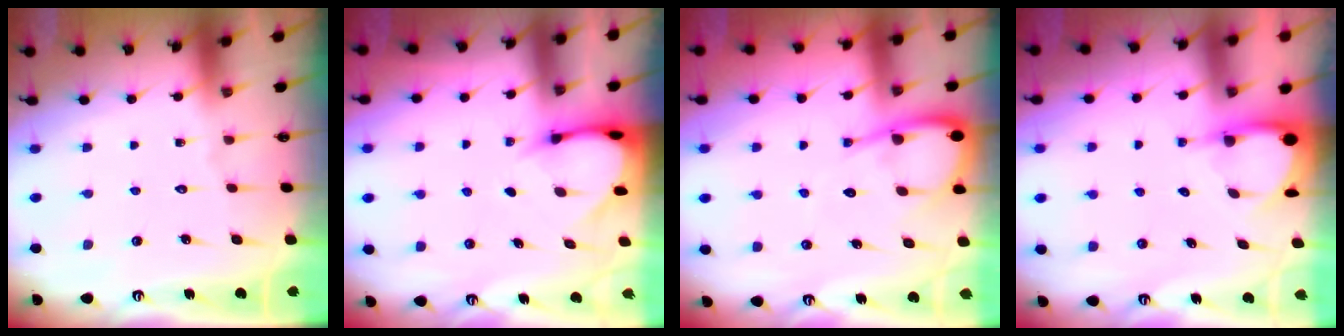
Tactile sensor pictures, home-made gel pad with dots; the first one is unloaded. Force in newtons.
{"total": 3.3, "press": 3.3, "slide": 0.2}
{"total": 7.8, "press": 7.8, "slide": 0.8}
{"total": 3.4, "press": 3.4, "slide": 0.3}